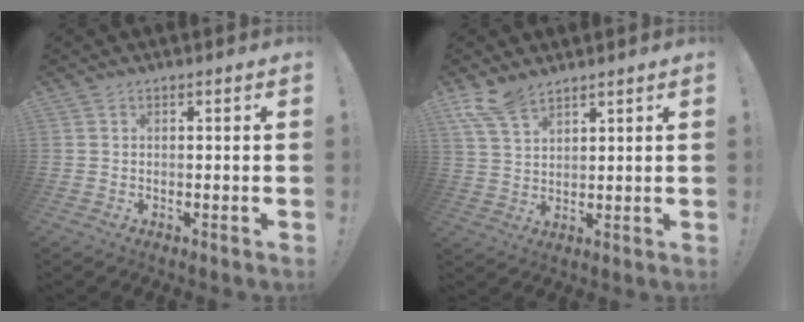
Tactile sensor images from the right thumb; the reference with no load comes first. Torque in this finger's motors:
{"motor_torque": [0.00, 0.08, 0.35, 0.28, 0.00]}